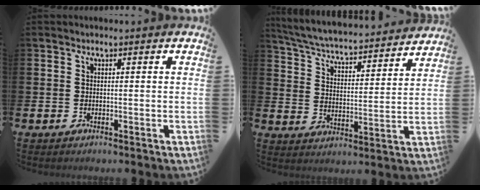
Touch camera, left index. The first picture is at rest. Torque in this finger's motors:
{"motor_torque": [1.06, -1.08, 0.28, 0.10]}